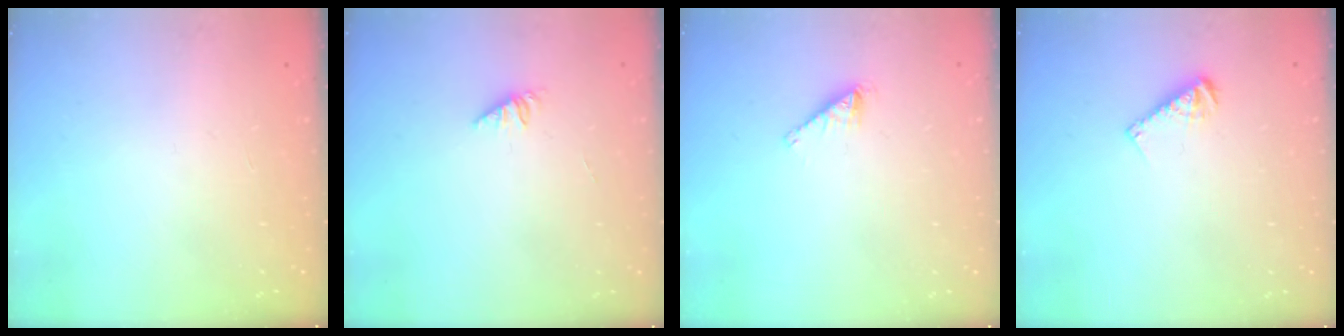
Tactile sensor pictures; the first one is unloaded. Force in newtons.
{"total": 1.1, "press": 1.0, "slide": 0.3}
{"total": 1.8, "press": 1.8, "slide": 0.0}
{"total": 5.6, "press": 5.6, "slide": 0.3}